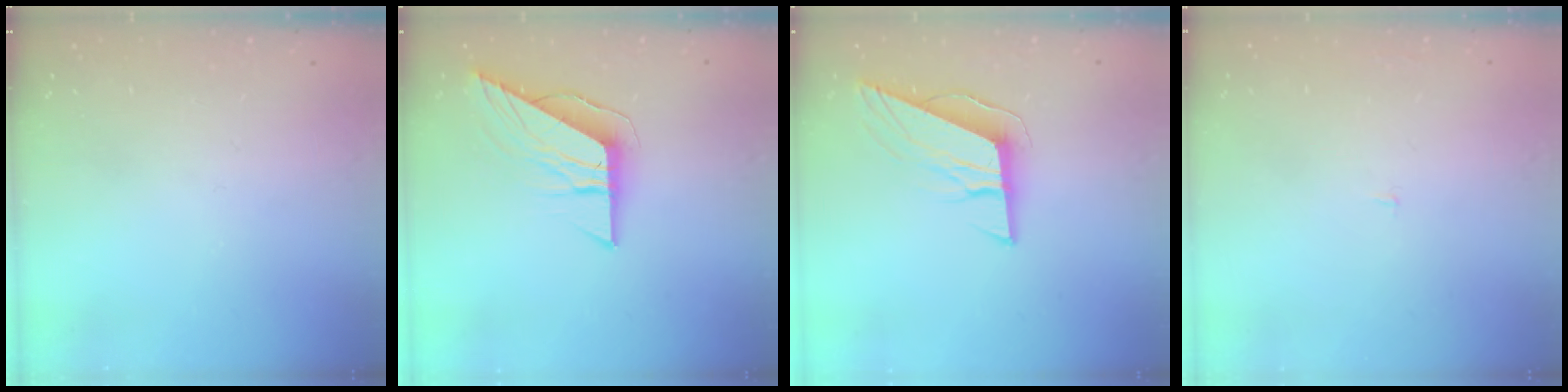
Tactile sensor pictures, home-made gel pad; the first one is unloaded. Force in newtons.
{"total": 8.7, "press": 8.7, "slide": 0.7}
{"total": 9.7, "press": 9.4, "slide": 2.3}
{"total": 1.2, "press": 1.2, "slide": 0.1}